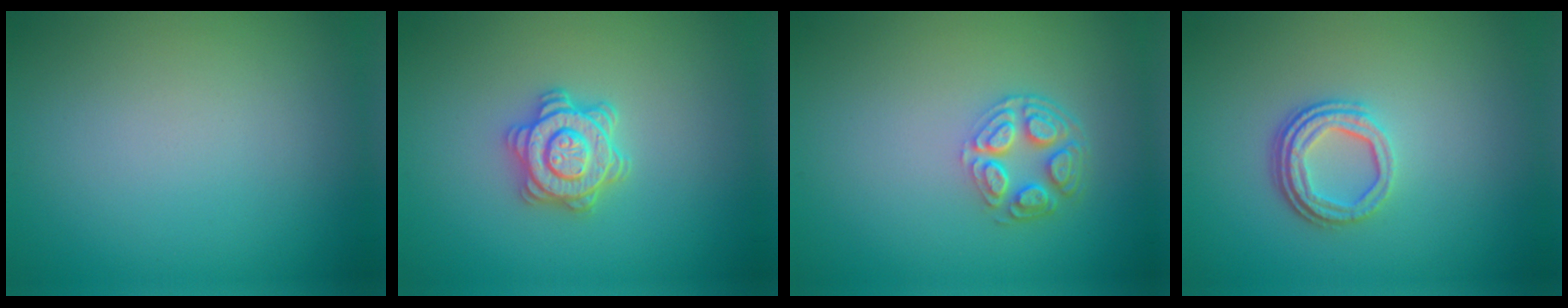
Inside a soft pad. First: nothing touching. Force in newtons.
{"total": 3.6, "press": 3.3, "slide": 1.4}
{"total": 4.1, "press": 3.2, "slide": 2.6}
{"total": 3.5, "press": 2.6, "slide": 2.3}